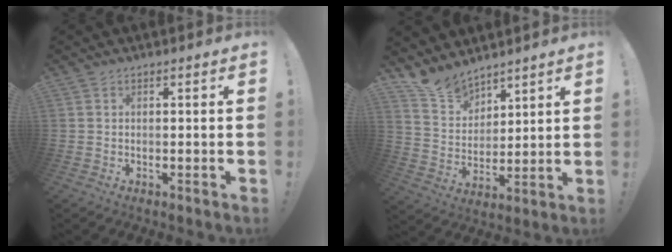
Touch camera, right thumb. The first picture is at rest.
{"total": 11.2, "force": [9.8, 5.0, 2.2], "torque": [-0.063, -0.073, 0.194]}